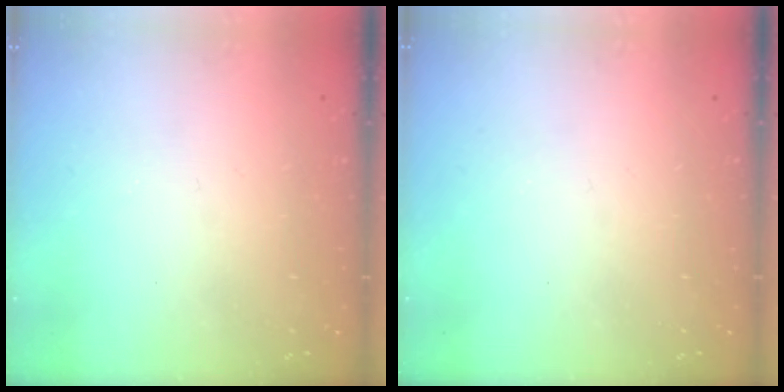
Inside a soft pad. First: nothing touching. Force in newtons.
{"total": 0.0}